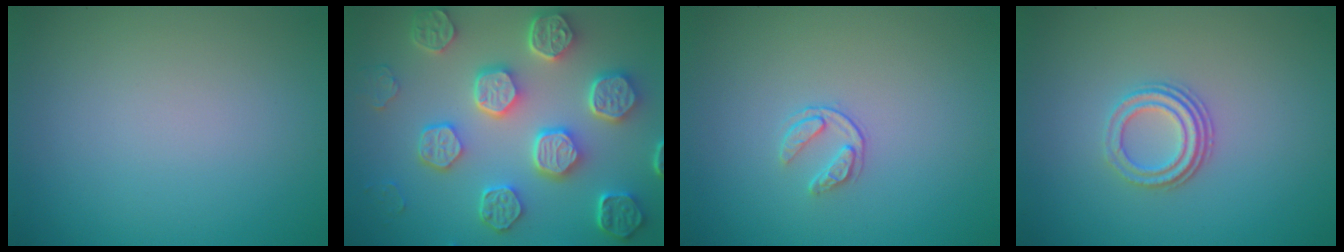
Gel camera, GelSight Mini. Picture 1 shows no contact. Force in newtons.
{"total": 8.3, "press": 6.2, "slide": 5.6}
{"total": 1.6, "press": 1.0, "slide": 1.2}
{"total": 3.0, "press": 2.3, "slide": 1.9}